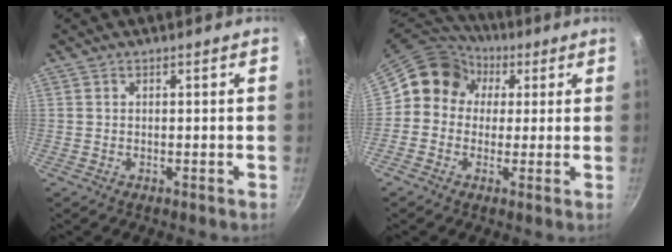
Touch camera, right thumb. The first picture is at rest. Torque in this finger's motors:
{"motor_torque": [0.34, 1.63, 0.49, -0.41, 0.03]}